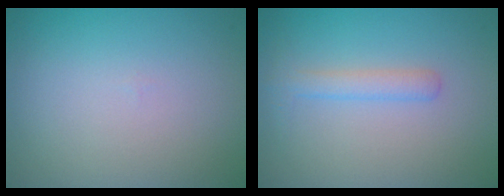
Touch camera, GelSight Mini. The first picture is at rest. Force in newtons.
{"total": 1.7, "press": 1.7, "slide": 0.1}